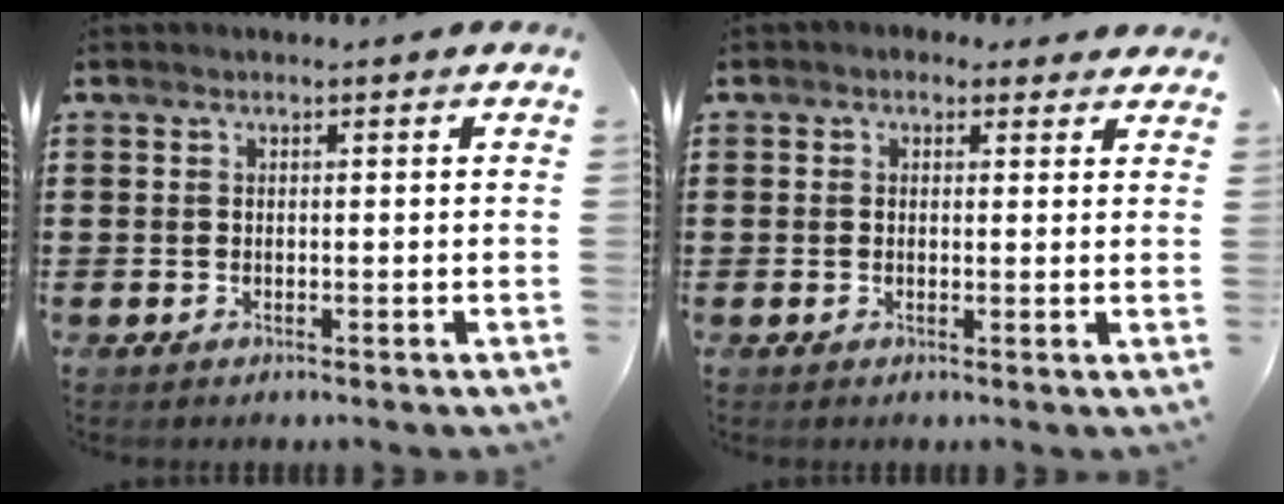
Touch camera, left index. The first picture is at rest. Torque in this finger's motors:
{"motor_torque": [2.14, 0.00, 0.41, 0.00]}